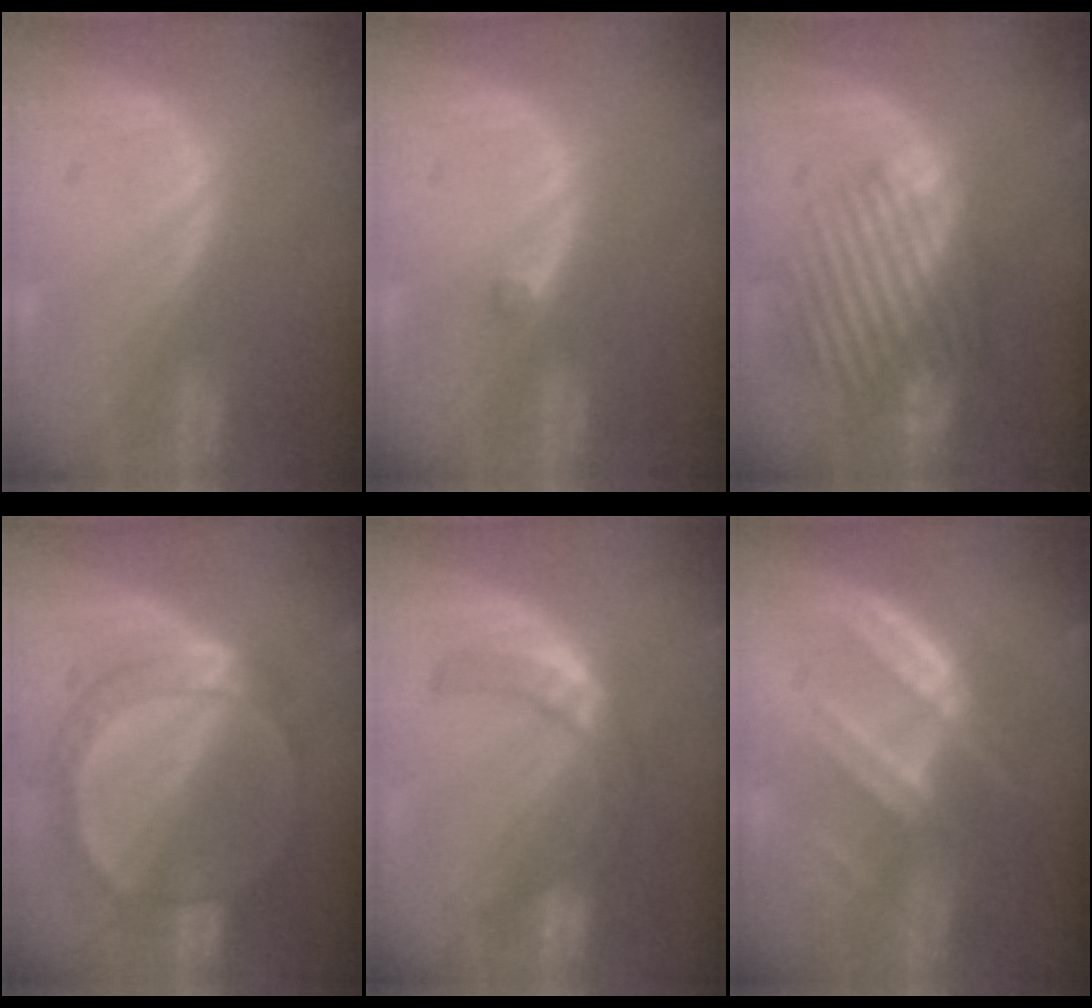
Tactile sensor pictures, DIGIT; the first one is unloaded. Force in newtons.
{"total": 1.0, "press": 0.9, "slide": 0.5}
{"total": 10.2, "press": 9.1, "slide": 4.7}
{"total": 7.3, "press": 7.2, "slide": 1.3}
{"total": 7.6, "press": 6.6, "slide": 3.8}
{"total": 7.2, "press": 6.7, "slide": 2.7}